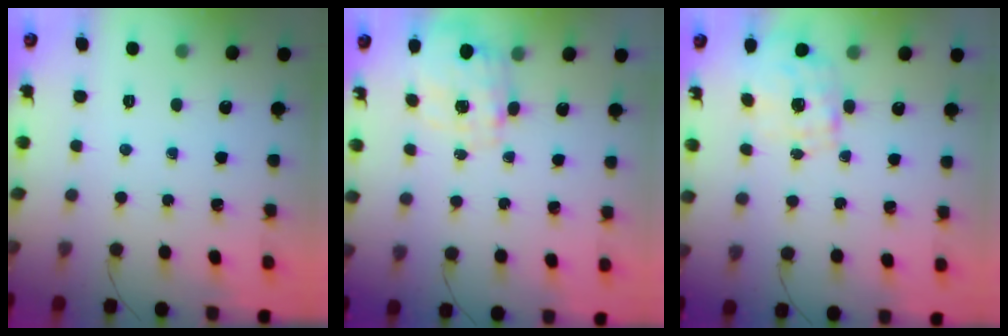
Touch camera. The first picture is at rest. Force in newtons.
{"total": 2.6, "press": 2.4, "slide": 1.0}
{"total": 1.9, "press": 1.7, "slide": 0.7}